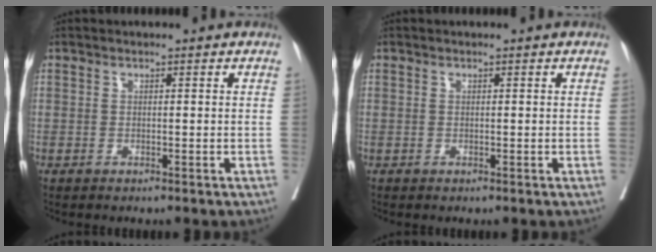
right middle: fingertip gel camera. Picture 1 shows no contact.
{"total": 0.0}